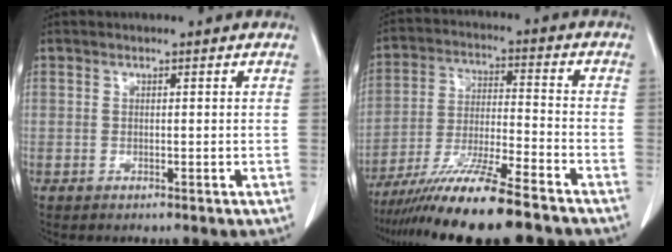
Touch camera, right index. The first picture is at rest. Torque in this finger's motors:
{"motor_torque": [1.08, -1.05, 1.01, 0.21]}